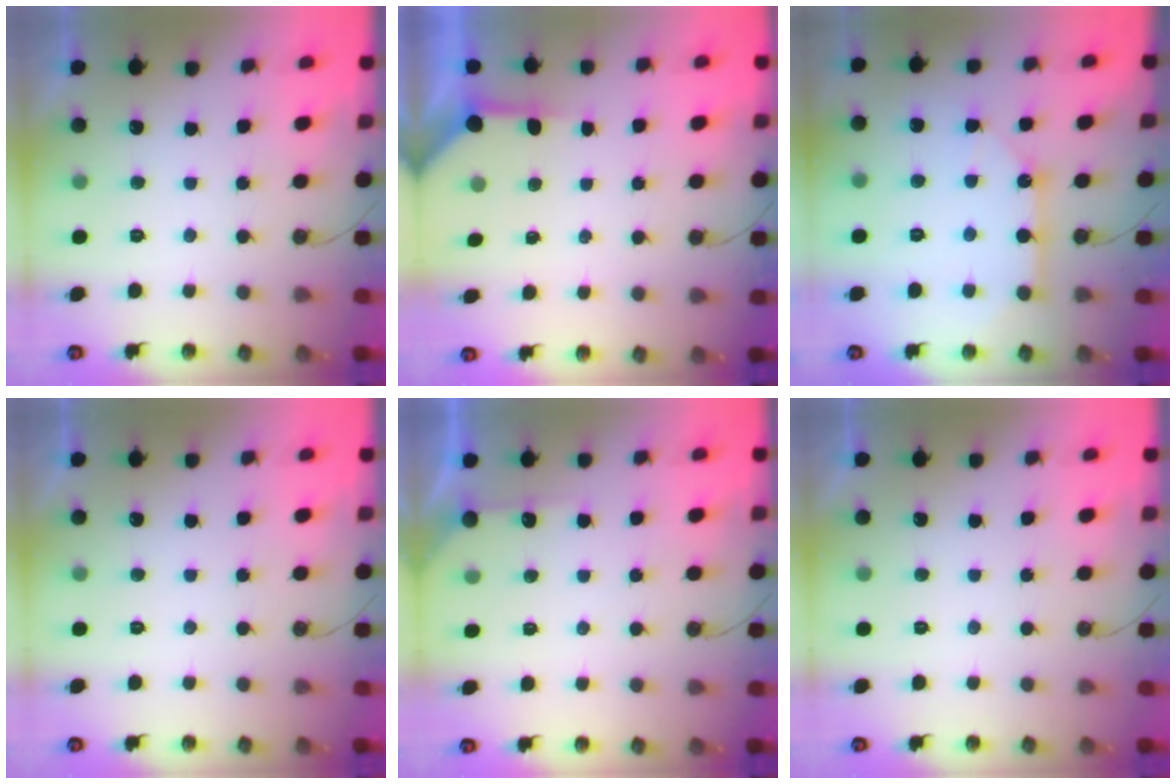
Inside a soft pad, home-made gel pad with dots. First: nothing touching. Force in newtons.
{"total": 3.9, "press": 3.9, "slide": 0.4}
{"total": 10.1, "press": 10.0, "slide": 1.1}
{"total": 0.0}
{"total": 4.8, "press": 4.7, "slide": 0.6}
{"total": 0.0}